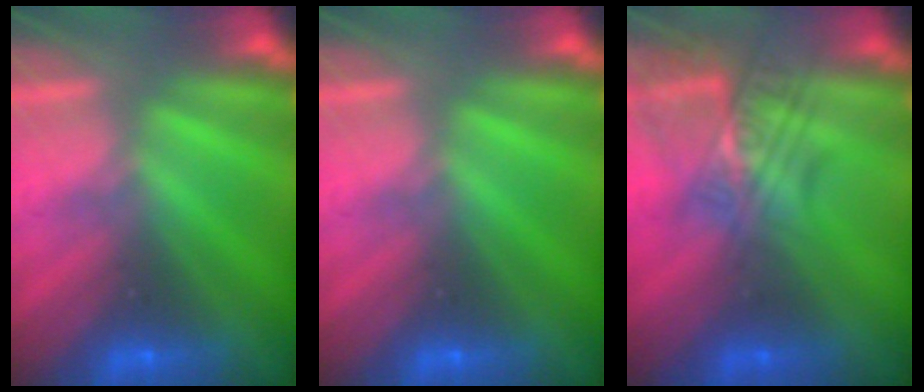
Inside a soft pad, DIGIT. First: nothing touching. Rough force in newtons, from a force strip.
{"total": 0.0}
{"total": 2.4}